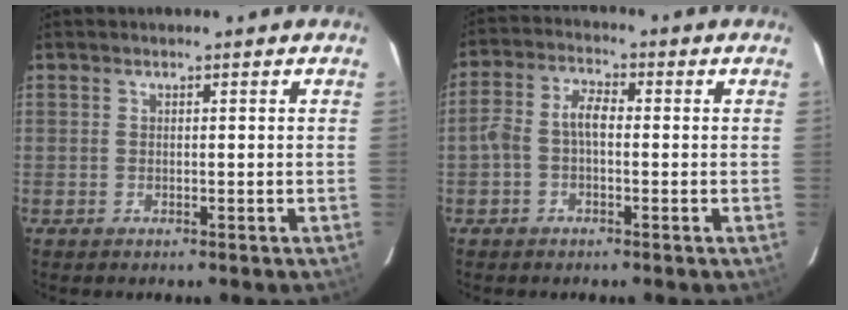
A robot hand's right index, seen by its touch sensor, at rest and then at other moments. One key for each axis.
{"total": 4.8, "fx": -0.9, "fy": 2.7, "fz": 3.9, "tx": -0.082, "ty": 0.020, "tz": -0.019}